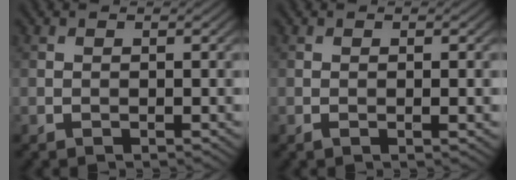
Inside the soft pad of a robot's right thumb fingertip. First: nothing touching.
{"total": 1.3, "force": [-0.3, 0.2, 1.2], "torque": [-0.022, -0.002, -0.005]}